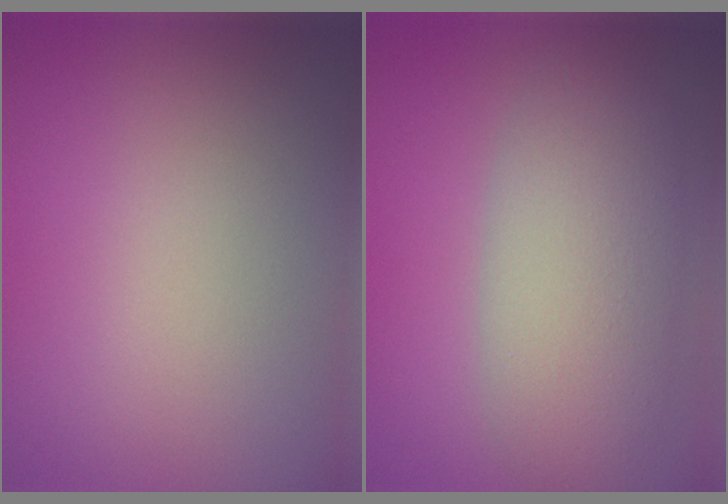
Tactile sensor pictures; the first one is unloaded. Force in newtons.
{"total": 6.3, "press": 6.3, "slide": 0.4}